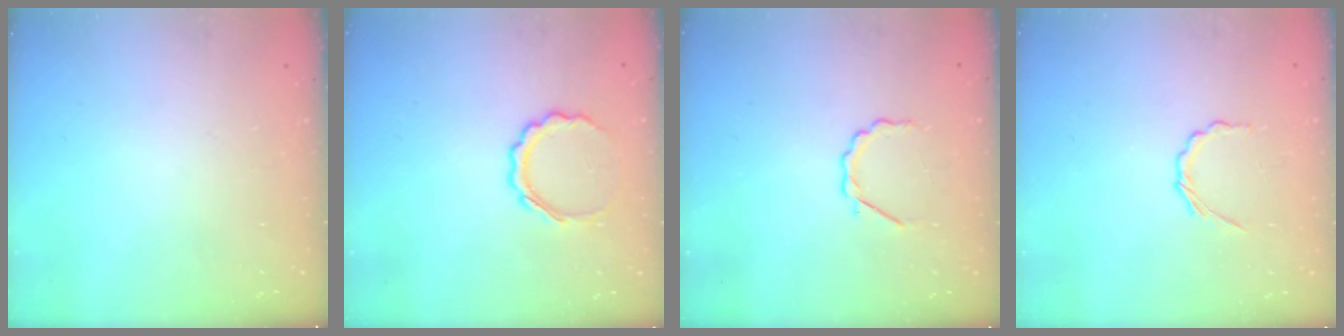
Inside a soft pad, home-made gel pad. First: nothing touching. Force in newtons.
{"total": 7.6, "press": 7.4, "slide": 1.6}
{"total": 3.5, "press": 3.3, "slide": 1.2}
{"total": 2.4, "press": 2.3, "slide": 0.9}